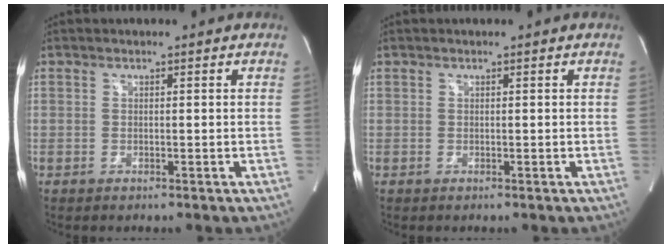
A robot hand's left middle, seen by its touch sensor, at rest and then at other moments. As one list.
[{"total": 0.0}]